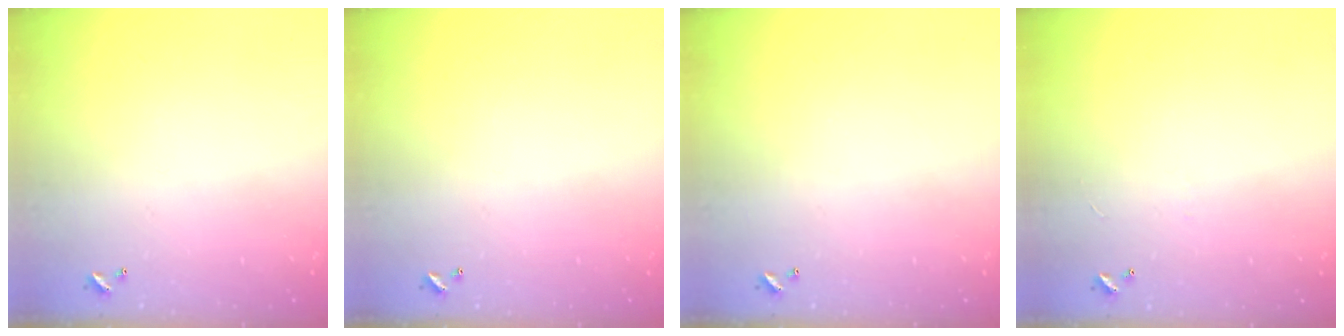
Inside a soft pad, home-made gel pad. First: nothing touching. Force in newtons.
{"total": 0.0}
{"total": 0.0}
{"total": 1.3, "press": 1.3, "slide": 0.4}